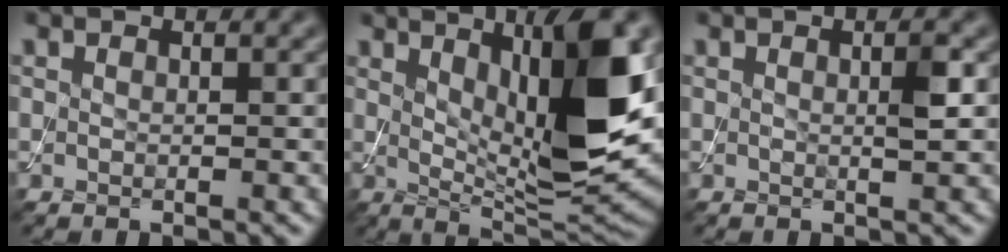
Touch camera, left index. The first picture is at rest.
{"total": 10.8, "force": [2.9, 2.6, 10.1], "torque": [-0.157, -0.014, 0.062]}
{"total": 1.6, "force": [0.3, 0.2, 1.5], "torque": [-0.025, 0.000, 0.001]}